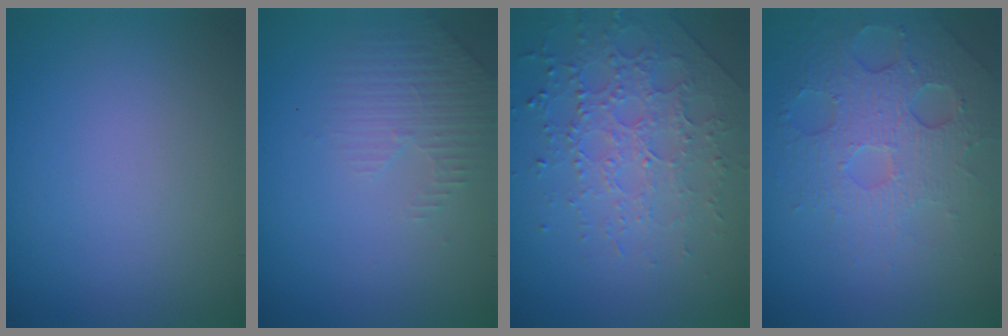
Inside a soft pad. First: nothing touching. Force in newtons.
{"total": 2.3, "press": 2.2, "slide": 0.6}
{"total": 3.4, "press": 3.3, "slide": 1.1}
{"total": 4.7, "press": 4.0, "slide": 2.5}